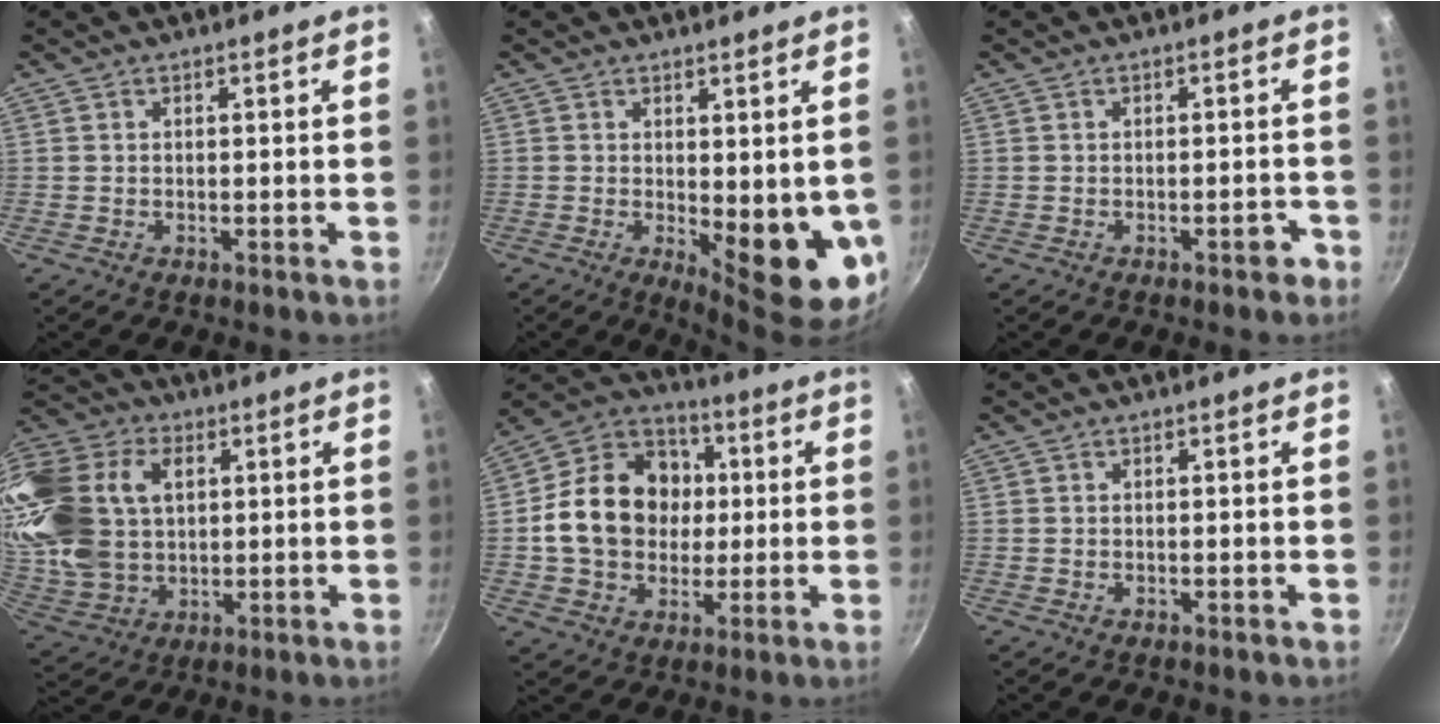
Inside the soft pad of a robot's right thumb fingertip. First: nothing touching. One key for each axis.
{"total": 11.0, "fx": -0.6, "fy": 4.2, "fz": 10.2, "tx": -0.109, "ty": -0.013, "tz": 0.006}
{"total": 2.4, "fx": -1.4, "fy": 1.0, "fz": 1.6, "tx": -0.012, "ty": 0.020, "tz": -0.011}
{"total": 25.4, "fx": 6.1, "fy": 18.1, "fz": 16.8, "tx": -0.354, "ty": 0.010, "tz": 0.122}
{"total": 19.0, "fx": 0.8, "fy": 15.4, "fz": 11.1, "tx": -0.158, "ty": 0.030, "tz": 0.009}
{"total": 0.0}